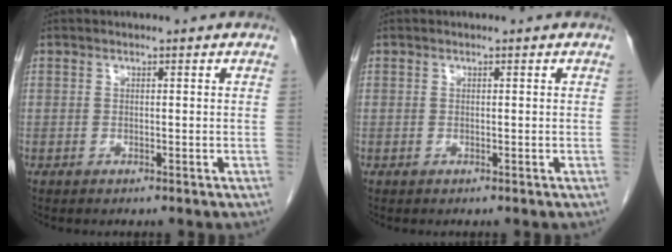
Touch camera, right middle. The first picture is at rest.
{"total": 0.0}